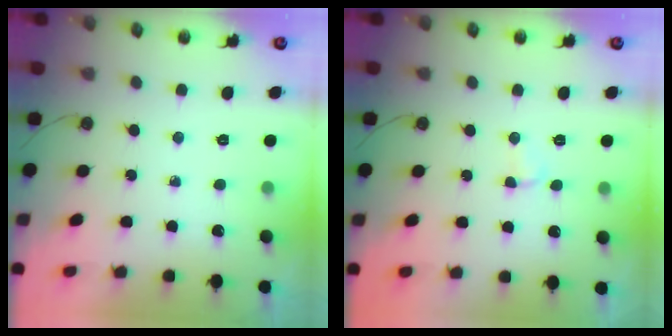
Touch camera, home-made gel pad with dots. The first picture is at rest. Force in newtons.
{"total": 2.5, "press": 2.4, "slide": 0.7}